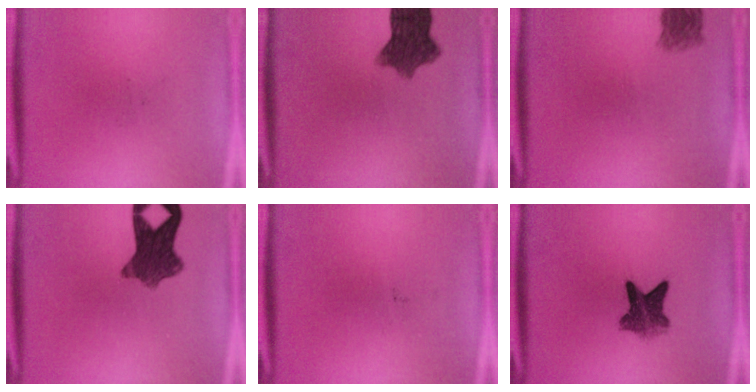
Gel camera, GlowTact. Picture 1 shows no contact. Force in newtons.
{"total": 8.8}
{"total": 2.6}
{"total": 8.5}
{"total": 0.0}
{"total": 6.3}